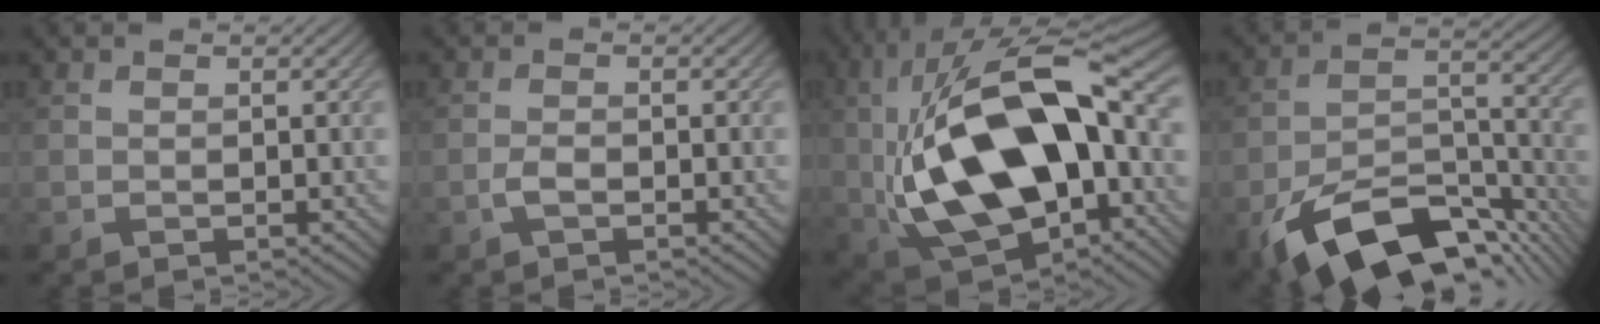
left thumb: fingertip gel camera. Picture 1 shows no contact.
{"total": 1.5, "force": [-0.9, 0.5, 1.1], "torque": [-0.024, 0.000, -0.020]}
{"total": 20.2, "force": [-0.4, 11.3, 16.7], "torque": [-0.322, -0.018, 0.003]}
{"total": 15.5, "force": [-10.0, 7.2, 9.5], "torque": [-0.179, -0.029, -0.166]}